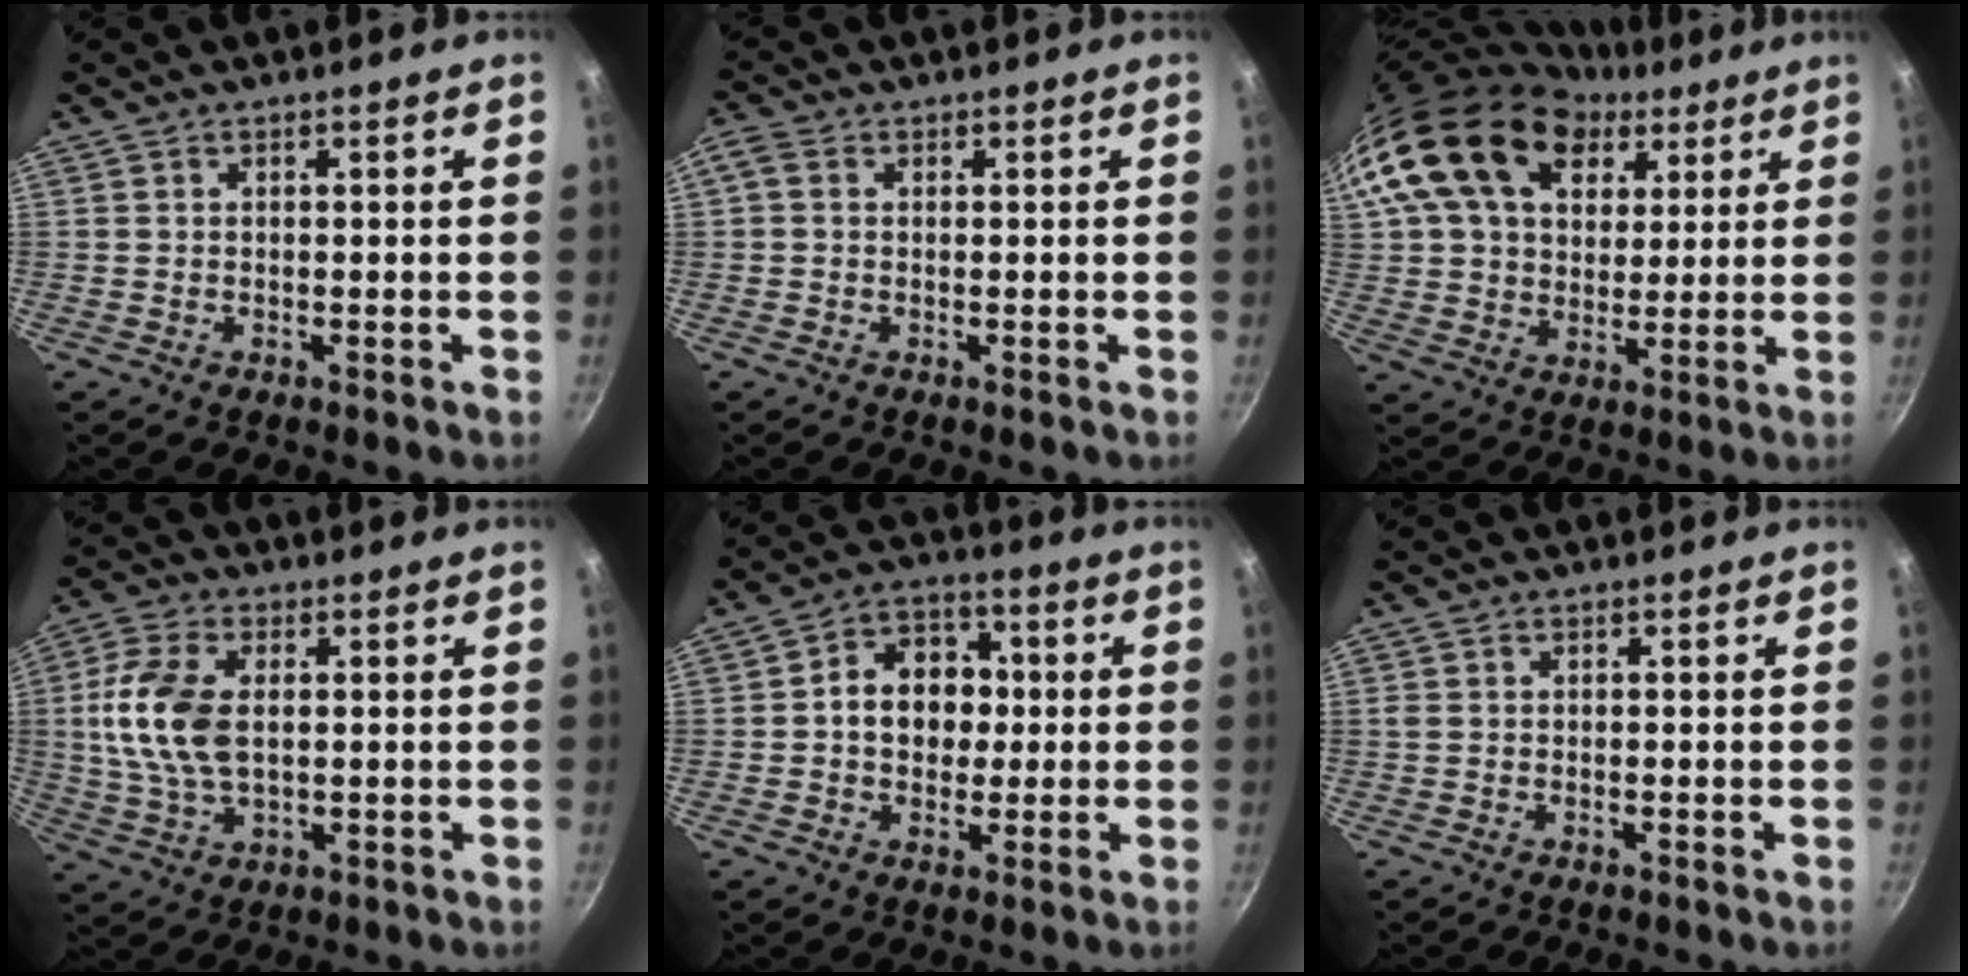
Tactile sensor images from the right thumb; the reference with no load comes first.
{"total": 2.2, "force": [0.5, 1.7, 1.3], "torque": [-0.033, 0.010, 0.004]}
{"total": 24.3, "force": [10.4, 16.9, 14.1], "torque": [-0.254, 0.008, 0.180]}
{"total": 12.2, "force": [1.2, 7.0, 9.8], "torque": [-0.195, 0.006, 0.020]}
{"total": 10.4, "force": [0.5, 8.3, 6.3], "torque": [-0.057, 0.018, -0.005]}
{"total": 0.8, "force": [-0.3, 0.3, 0.7], "torque": [-0.015, 0.002, -0.007]}